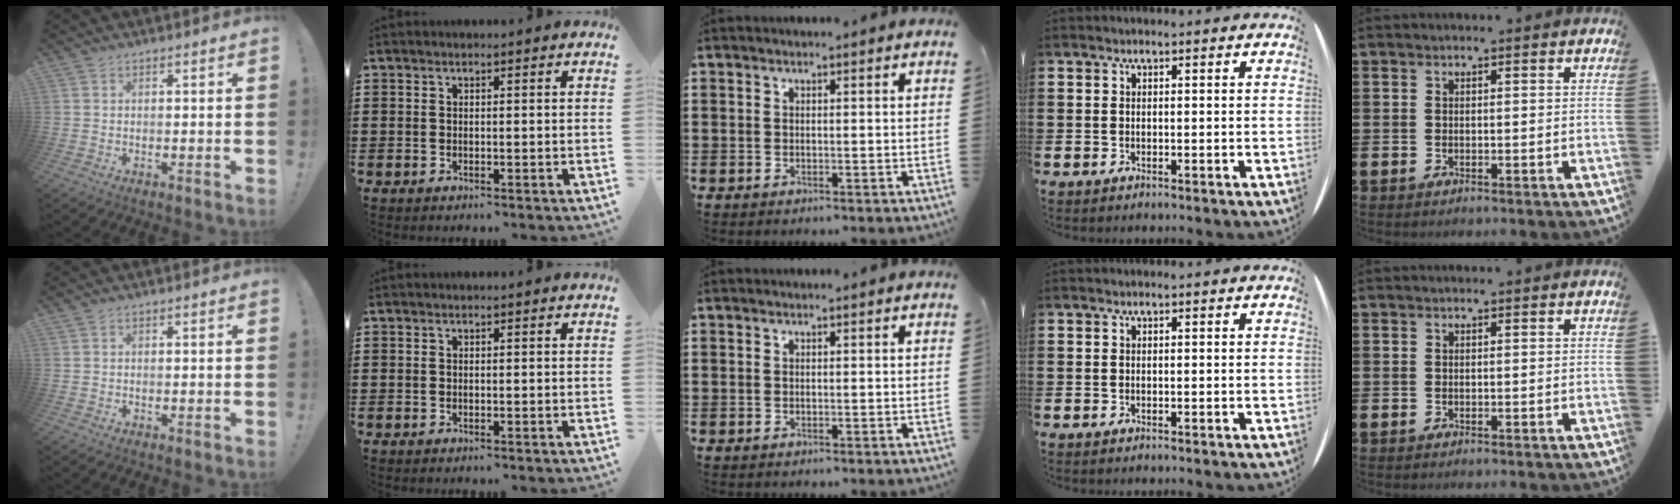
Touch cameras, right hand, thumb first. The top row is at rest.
{}